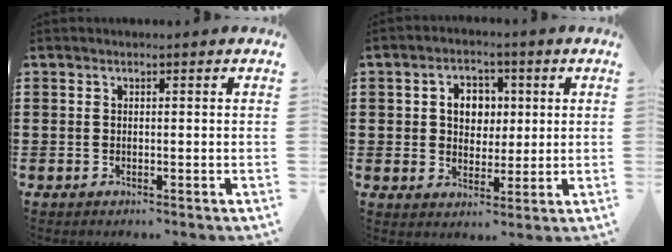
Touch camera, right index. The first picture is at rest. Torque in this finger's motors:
{"motor_torque": [0.28, -0.15, 0.41, 0.10]}